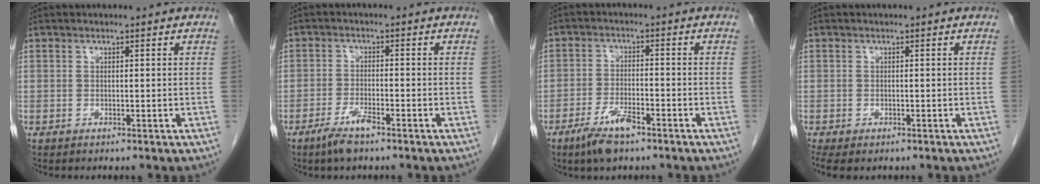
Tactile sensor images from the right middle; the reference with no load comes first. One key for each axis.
{"total": 4.0, "fx": -2.9, "fy": 0.6, "fz": 2.7, "tx": -0.058, "ty": -0.003, "tz": -0.054}
{"total": 5.7, "fx": -3.9, "fy": 1.5, "fz": 3.9, "tx": -0.081, "ty": -0.004, "tz": -0.069}
{"total": 4.0, "fx": -2.7, "fy": 2.0, "fz": 2.1, "tx": -0.036, "ty": -0.010, "tz": -0.042}